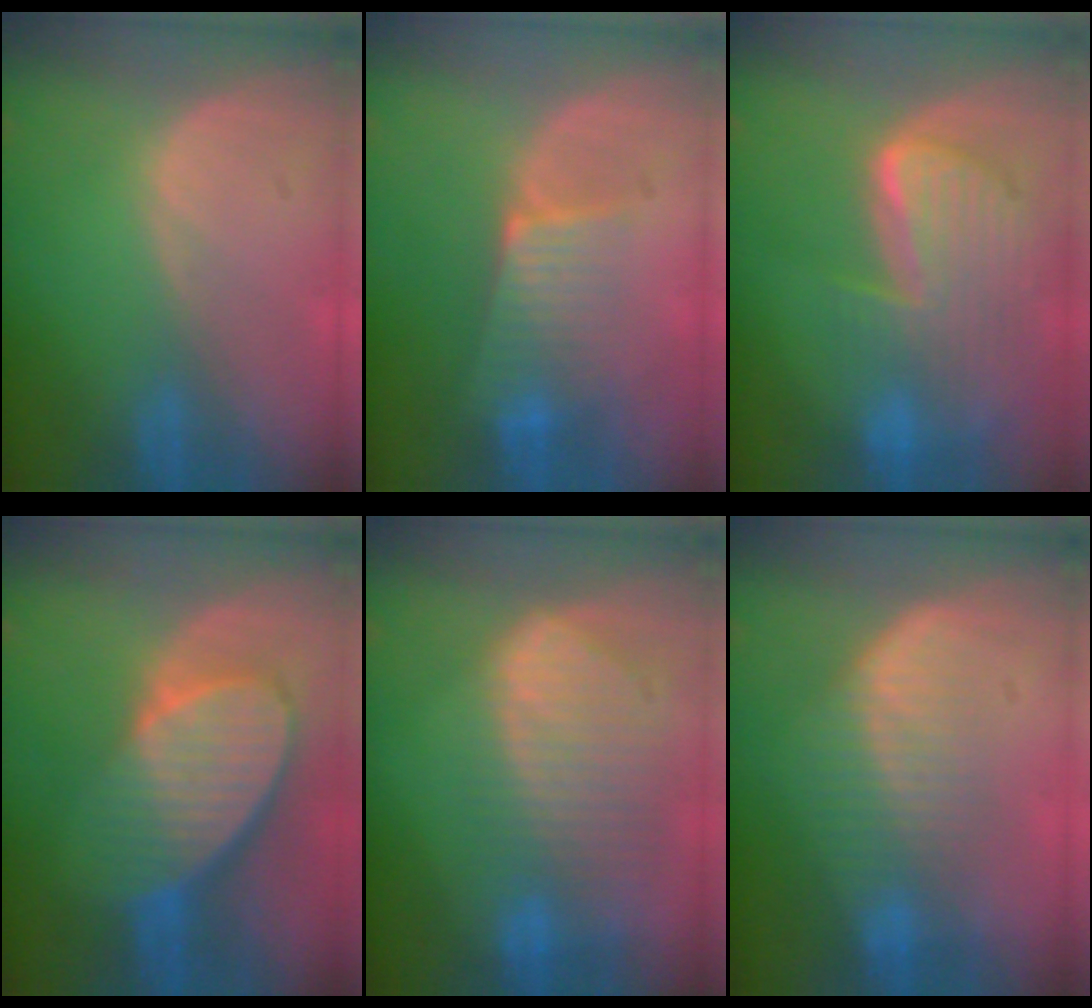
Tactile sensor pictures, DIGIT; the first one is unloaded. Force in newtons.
{"total": 6.4, "press": 5.7, "slide": 3.0}
{"total": 9.9, "press": 8.5, "slide": 5.1}
{"total": 9.7, "press": 8.6, "slide": 4.6}
{"total": 10.5, "press": 9.1, "slide": 5.2}
{"total": 7.2, "press": 6.7, "slide": 2.7}